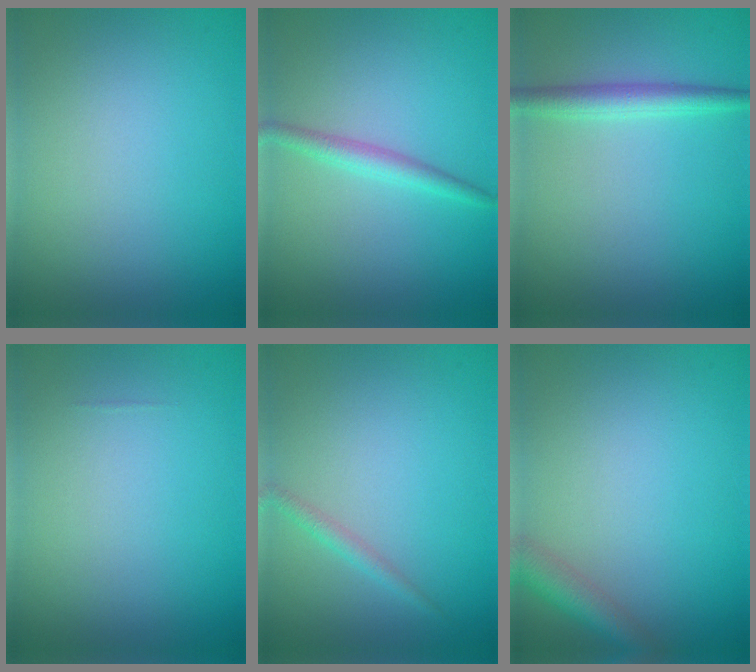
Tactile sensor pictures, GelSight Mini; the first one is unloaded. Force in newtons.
{"total": 1.9, "press": 1.9, "slide": 0.0}
{"total": 2.4, "press": 2.4, "slide": 0.0}
{"total": 0.0}
{"total": 1.2, "press": 1.2, "slide": 0.1}
{"total": 2.9, "press": 2.9, "slide": 0.2}